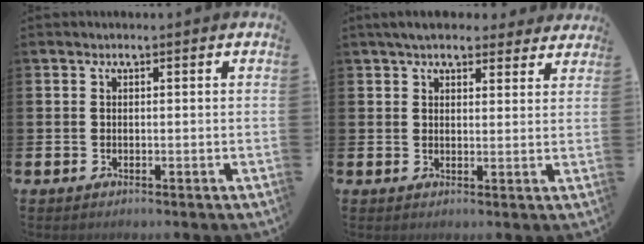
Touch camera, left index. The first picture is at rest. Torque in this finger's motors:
{"motor_torque": [1.12, -1.02, 0.71, 0.15]}